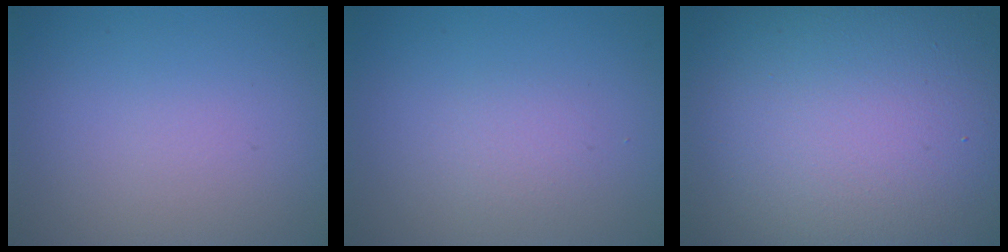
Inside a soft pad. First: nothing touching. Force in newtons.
{"total": 1.2, "press": 1.2, "slide": 0.1}
{"total": 20.1, "press": 20.1, "slide": 1.2}